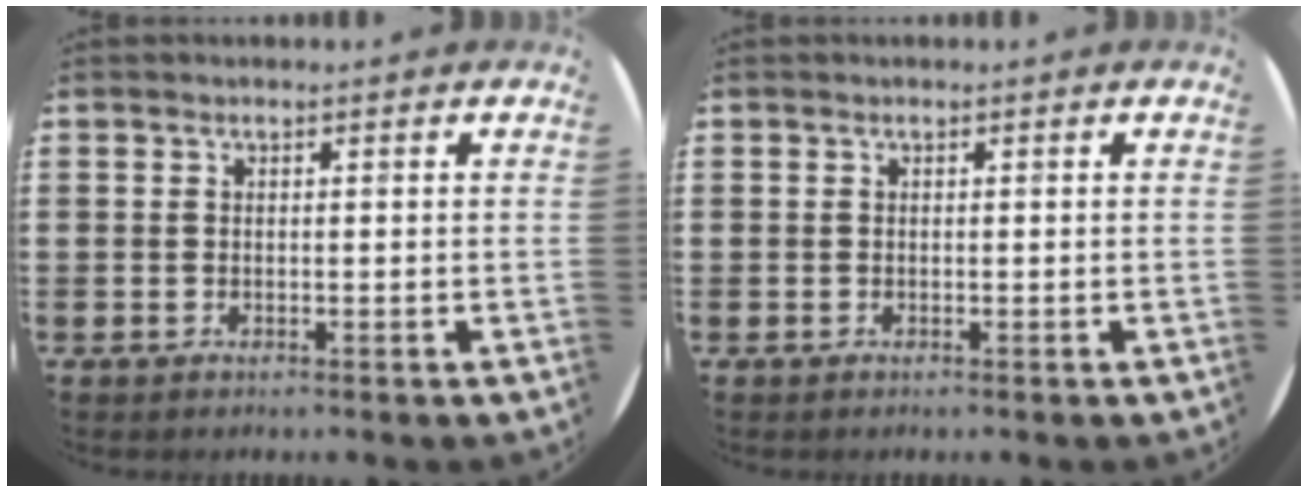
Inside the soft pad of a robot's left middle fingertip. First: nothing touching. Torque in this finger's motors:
{"motor_torque": [0.01, -0.01, 0.03, 0.02]}